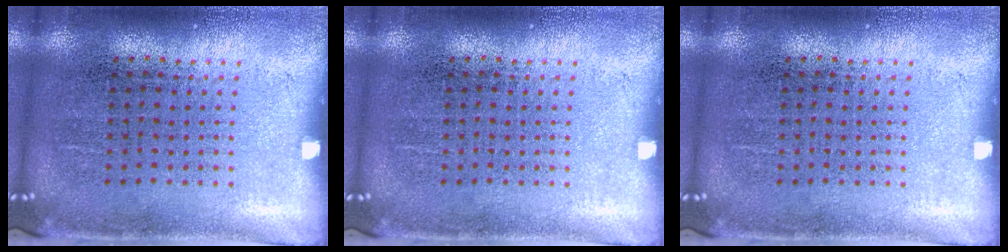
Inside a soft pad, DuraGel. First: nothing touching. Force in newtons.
{"total": 0.0}
{"total": 0.0}